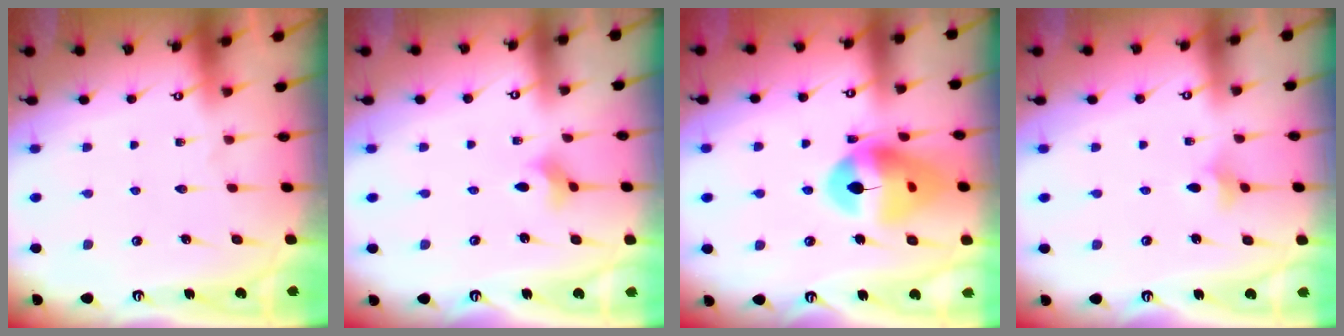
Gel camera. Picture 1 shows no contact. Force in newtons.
{"total": 2.3, "press": 2.3, "slide": 0.5}
{"total": 15.6, "press": 15.5, "slide": 1.9}
{"total": 3.4, "press": 3.3, "slide": 0.8}